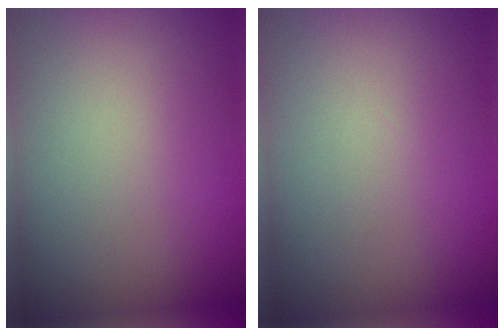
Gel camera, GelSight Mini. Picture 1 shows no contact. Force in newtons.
{"total": 0.0}